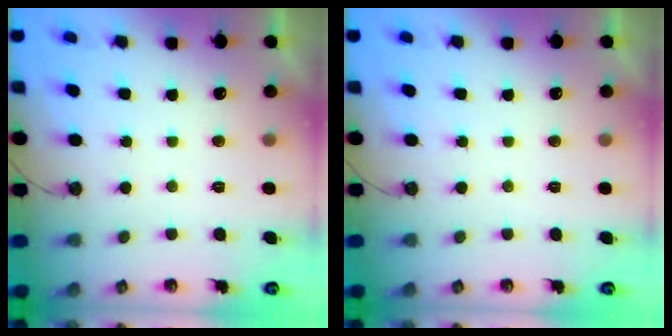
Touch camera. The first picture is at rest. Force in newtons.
{"total": 0.0}